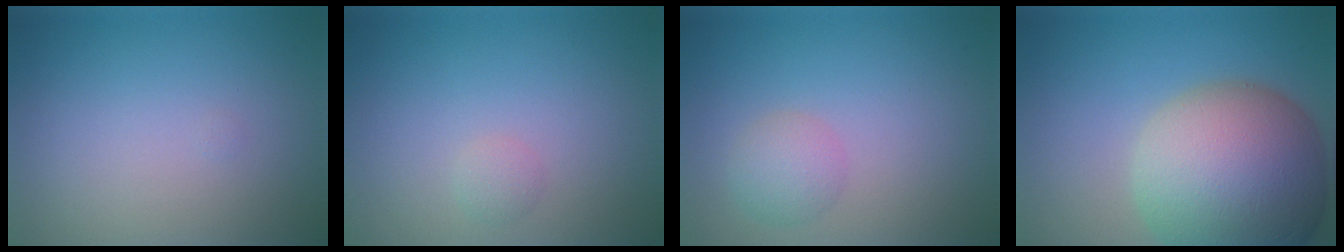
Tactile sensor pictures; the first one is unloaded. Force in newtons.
{"total": 0.9, "press": 0.9, "slide": 0.1}
{"total": 2.1, "press": 2.1, "slide": 0.1}
{"total": 14.8, "press": 14.8, "slide": 1.0}